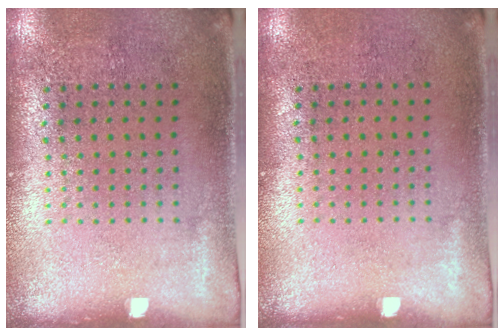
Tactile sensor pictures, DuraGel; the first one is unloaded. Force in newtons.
{"total": 0.0}